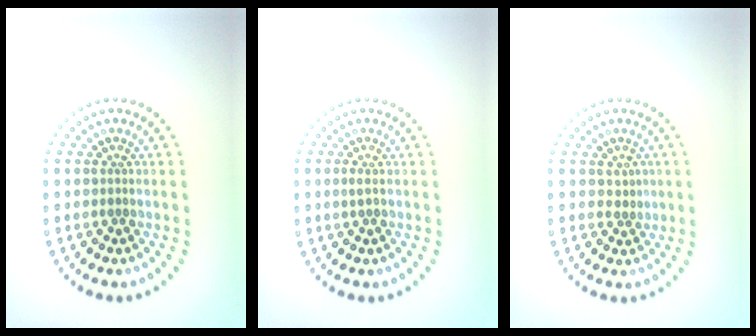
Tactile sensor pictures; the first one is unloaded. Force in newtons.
{"total": 0.6, "press": 0.5, "slide": 0.1}
{"total": 1.0, "press": 0.8, "slide": 0.5}